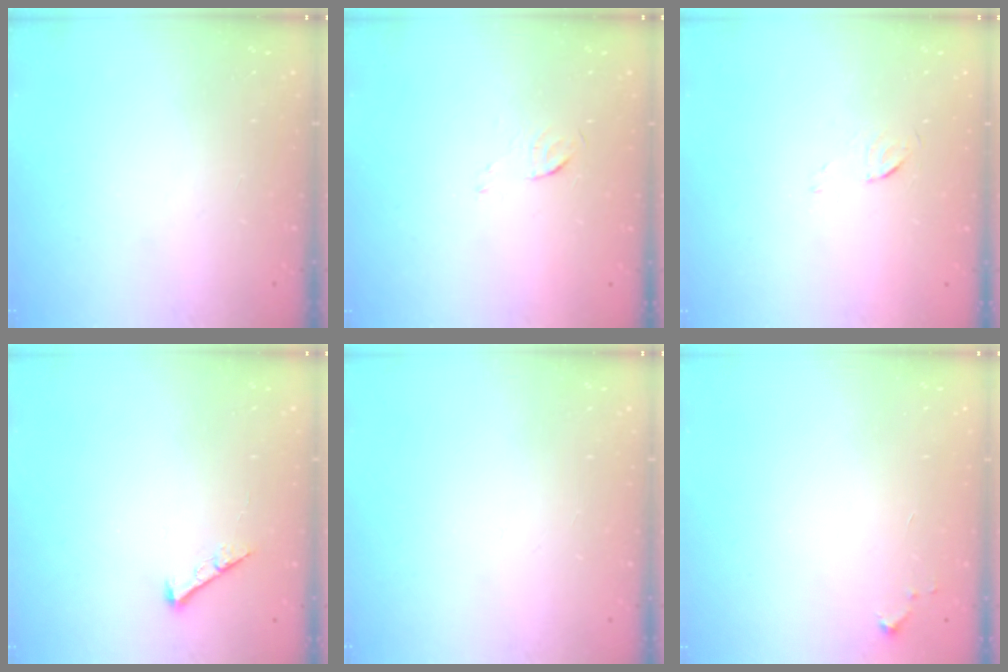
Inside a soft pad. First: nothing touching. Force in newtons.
{"total": 3.9, "press": 3.7, "slide": 1.2}
{"total": 3.3, "press": 3.3, "slide": 0.4}
{"total": 3.9, "press": 3.9, "slide": 0.5}
{"total": 0.0}
{"total": 3.5, "press": 3.5, "slide": 0.3}